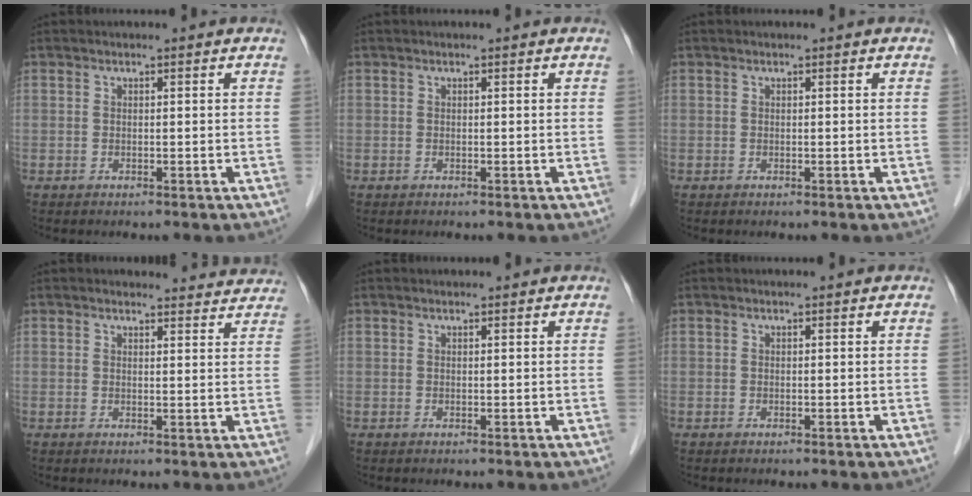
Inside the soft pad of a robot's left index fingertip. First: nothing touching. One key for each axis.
{"total": 0.0}
{"total": 0.0}
{"total": 10.1, "fx": 9.8, "fy": 1.7, "fz": 1.5, "tx": 0.010, "ty": 0.002, "tz": 0.089}
{"total": 1.0, "fx": 1.0, "fy": 0.0, "fz": 0.3, "tx": -0.009, "ty": 0.014, "tz": 0.018}
{"total": 0.0}